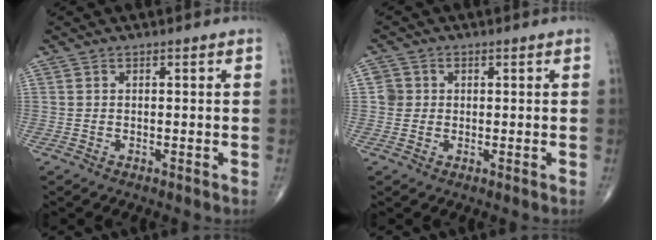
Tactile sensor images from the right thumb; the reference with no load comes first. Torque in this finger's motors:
{"motor_torque": [-0.18, -0.06, 0.31, 0.26, -0.02]}